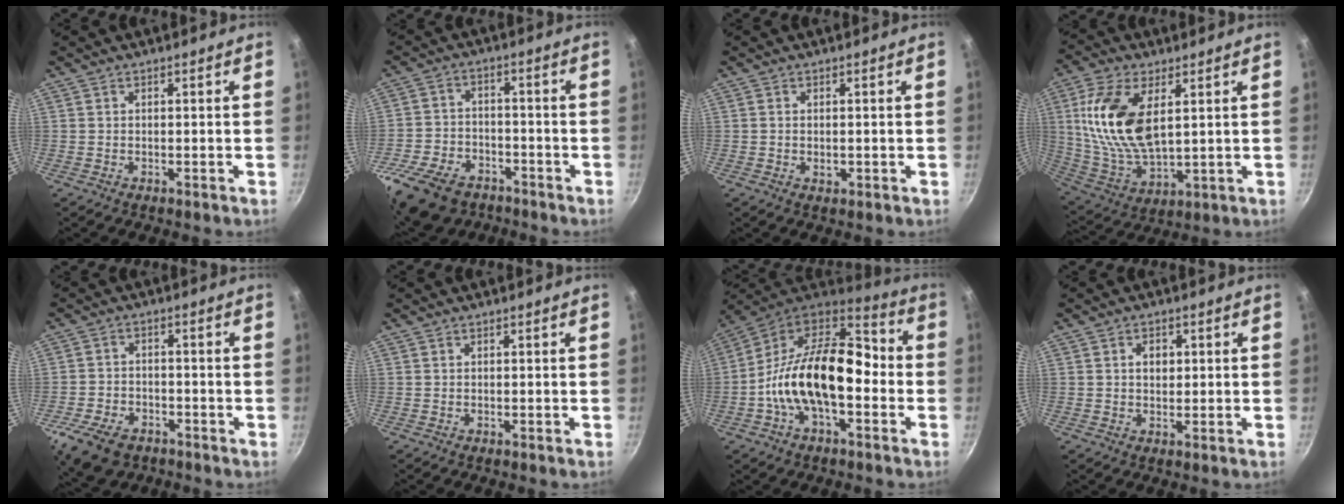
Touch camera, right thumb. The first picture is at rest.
{"total": 16.1, "force": [-9.8, 10.2, 7.7], "torque": [-0.150, 0.042, -0.177]}
{"total": 1.4, "force": [-0.1, 0.9, 1.1], "torque": [-0.016, -0.001, -0.001]}
{"total": 17.1, "force": [4.3, 8.8, 14.0], "torque": [-0.271, -0.017, 0.093]}
{"total": 10.2, "force": [-5.9, 6.3, 5.5], "torque": [-0.104, 0.024, -0.107]}
{"total": 0.0}
{"total": 21.7, "force": [-3.4, 12.1, 17.7], "torque": [-0.291, 0.055, -0.078]}
{"total": 3.0, "force": [0.6, 2.2, 1.8], "torque": [-0.015, 0.000, 0.009]}